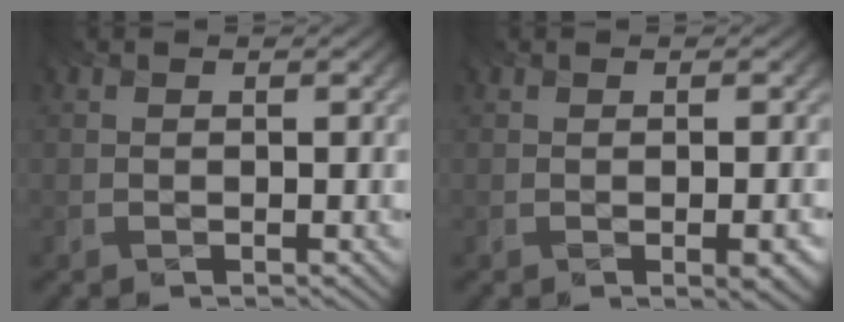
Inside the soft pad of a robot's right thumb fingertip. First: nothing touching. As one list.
[{"total": 3.1, "force": [-1.0, 1.0, 2.7], "torque": [-0.025, 0.001, -0.014]}]